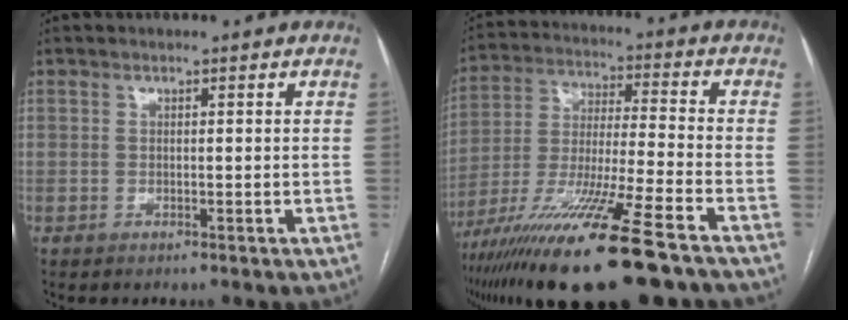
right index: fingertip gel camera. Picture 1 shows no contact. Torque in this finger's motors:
{"motor_torque": [1.90, -0.24, 1.05, 0.21]}